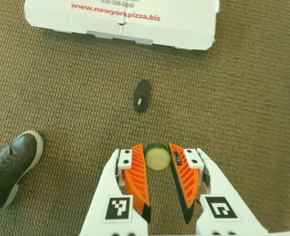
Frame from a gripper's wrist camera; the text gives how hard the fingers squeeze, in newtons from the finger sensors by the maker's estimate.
{"total": 7.5, "left": 7.1, "right": 7.8}